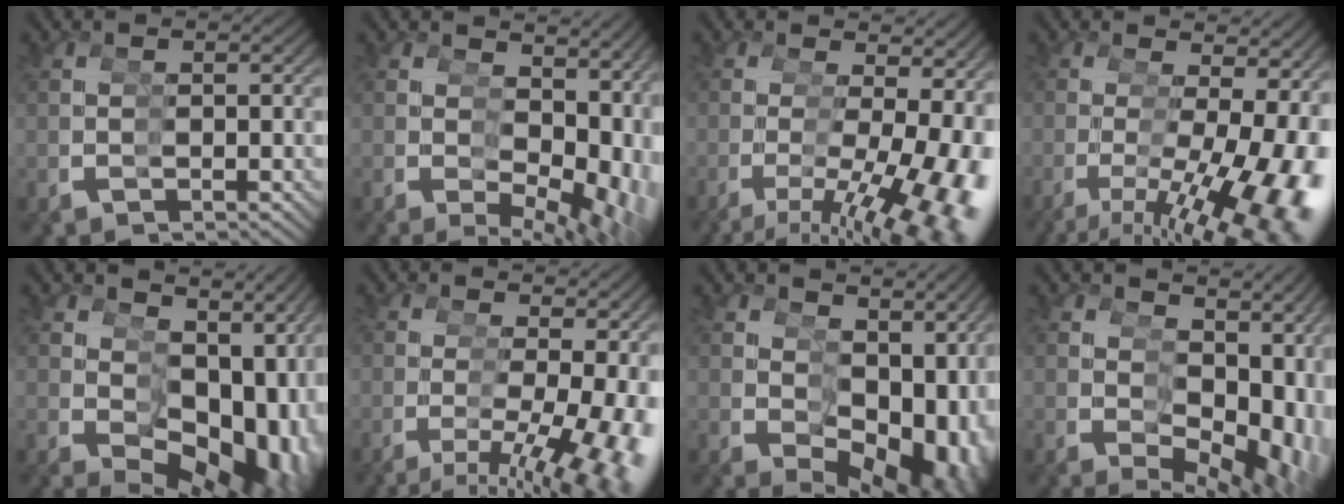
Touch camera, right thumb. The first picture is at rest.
{"total": 6.7, "force": [0.2, 4.2, 5.2], "torque": [-0.060, -0.017, 0.015]}
{"total": 10.6, "force": [-1.7, 5.7, 8.8], "torque": [-0.119, -0.031, -0.011]}
{"total": 11.6, "force": [-1.4, 6.3, 9.6], "torque": [-0.139, -0.027, -0.011]}
{"total": 11.4, "force": [-0.9, 7.6, 8.5], "torque": [-0.111, -0.030, 0.006]}
{"total": 9.1, "force": [-1.8, 4.9, 7.5], "torque": [-0.102, -0.033, -0.014]}
{"total": 9.5, "force": [-1.0, 6.2, 7.2], "torque": [-0.088, -0.029, 0.005]}
{"total": 8.9, "force": [-0.6, 5.6, 6.8], "torque": [-0.086, -0.023, 0.008]}